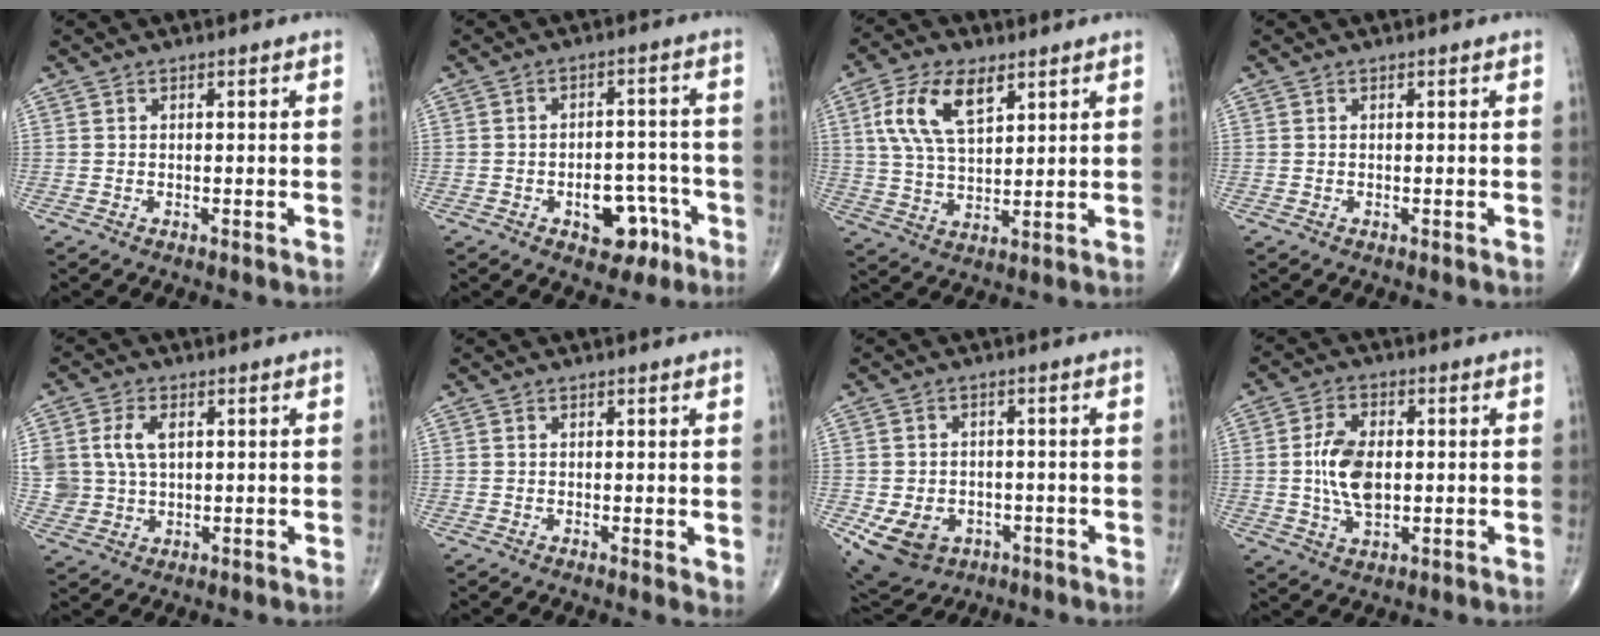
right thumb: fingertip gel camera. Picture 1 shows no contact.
{"total": 8.5, "force": [-4.1, 5.3, 5.3], "torque": [-0.037, 0.039, -0.051]}
{"total": 11.8, "force": [5.0, 5.9, 9.0], "torque": [-0.165, -0.009, 0.096]}
{"total": 0.0}
{"total": 8.5, "force": [1.9, 5.8, 5.8], "torque": [-0.119, 0.000, 0.045]}
{"total": 1.8, "force": [0.4, 0.7, 1.6], "torque": [-0.022, -0.009, 0.003]}
{"total": 10.3, "force": [-3.8, 8.0, 5.3], "torque": [-0.089, 0.013, -0.048]}
{"total": 9.1, "force": [0.1, 5.3, 7.4], "torque": [-0.136, 0.001, 0.002]}